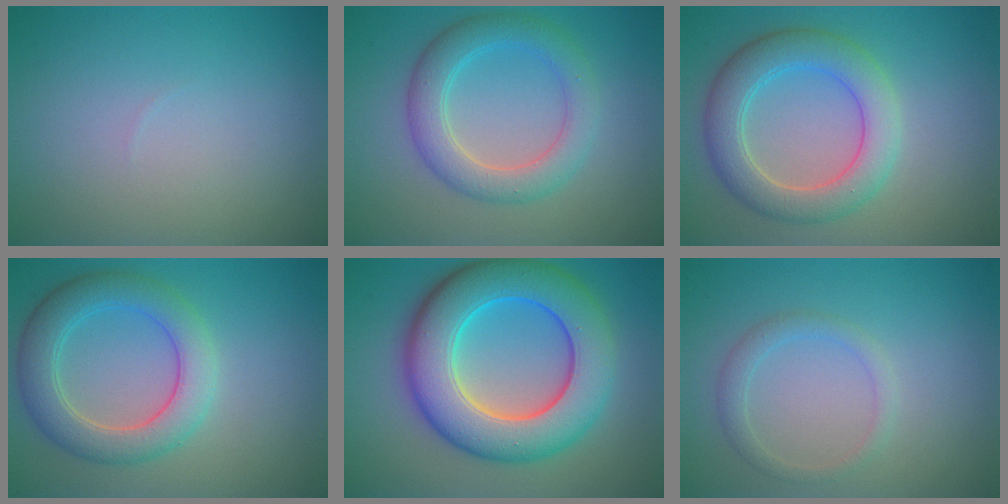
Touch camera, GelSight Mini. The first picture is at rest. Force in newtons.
{"total": 4.6, "press": 4.6, "slide": 0.1}
{"total": 5.6, "press": 5.6, "slide": 0.4}
{"total": 5.5, "press": 5.5, "slide": 0.2}
{"total": 11.1, "press": 11.1, "slide": 0.3}
{"total": 1.6, "press": 1.6, "slide": 0.1}